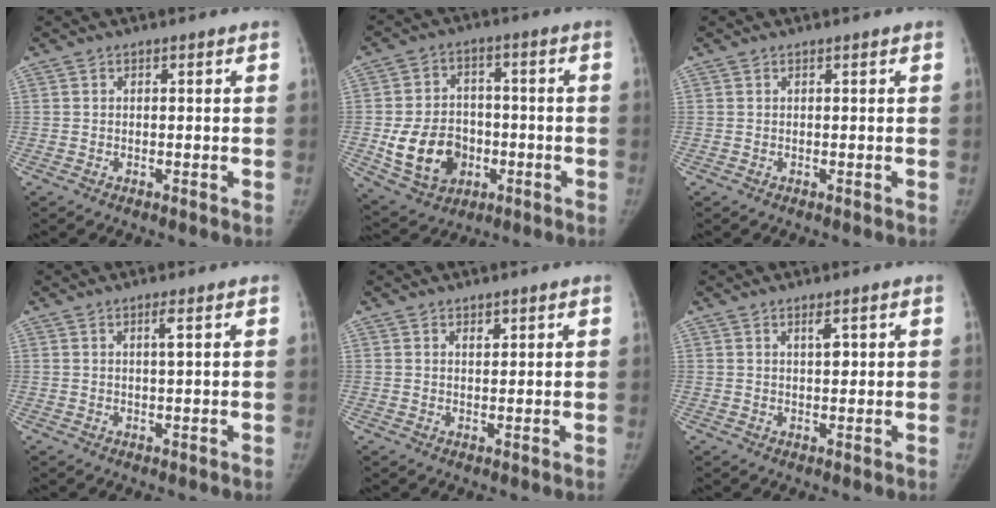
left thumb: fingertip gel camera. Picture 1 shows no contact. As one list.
[{"total": 13.6, "force": [-3.3, 10.7, 7.8], "torque": [-0.106, 0.015, -0.043]}, {"total": 0.0}, {"total": 1.8, "force": [0.7, 0.1, 1.7], "torque": [-0.034, -0.002, 0.012]}, {"total": 1.6, "force": [1.0, 0.8, 0.9], "torque": [-0.007, -0.005, 0.016]}, {"total": 2.2, "force": [1.0, 0.8, 1.7], "torque": [-0.024, -0.005, 0.017]}]